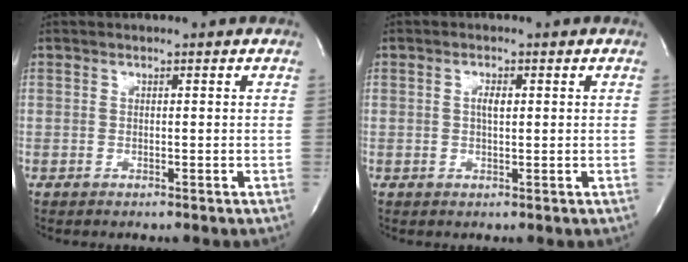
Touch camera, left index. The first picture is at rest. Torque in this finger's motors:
{"motor_torque": [0.10, 0.06, 0.01, 0.03]}